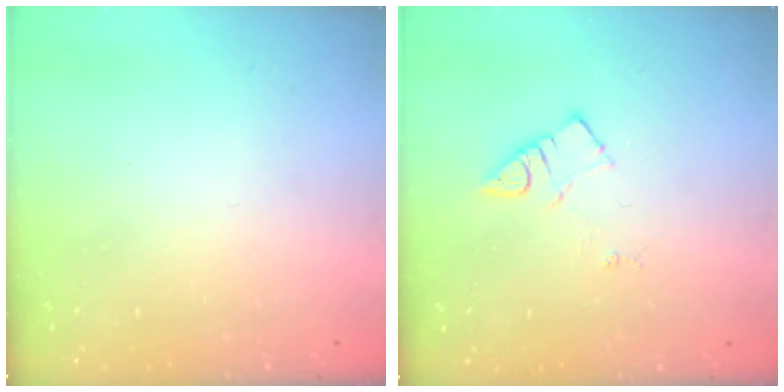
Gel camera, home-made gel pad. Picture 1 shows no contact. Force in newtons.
{"total": 4.2, "press": 4.1, "slide": 0.6}